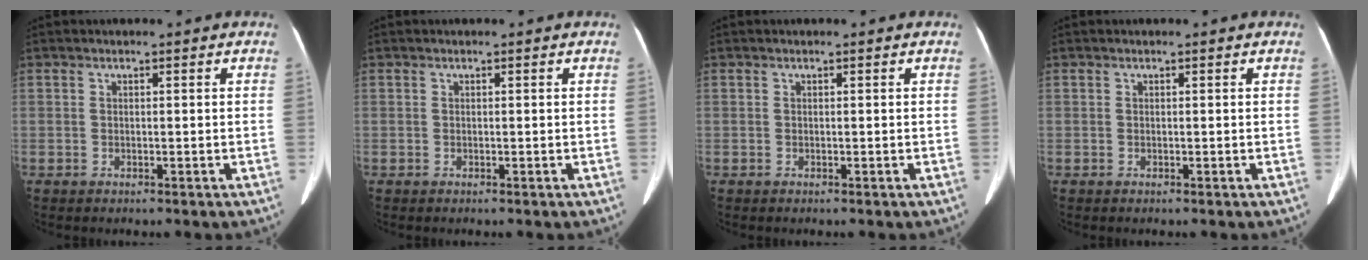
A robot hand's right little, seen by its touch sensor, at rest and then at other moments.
{"total": 0.0}
{"total": 0.0}
{"total": 0.0}